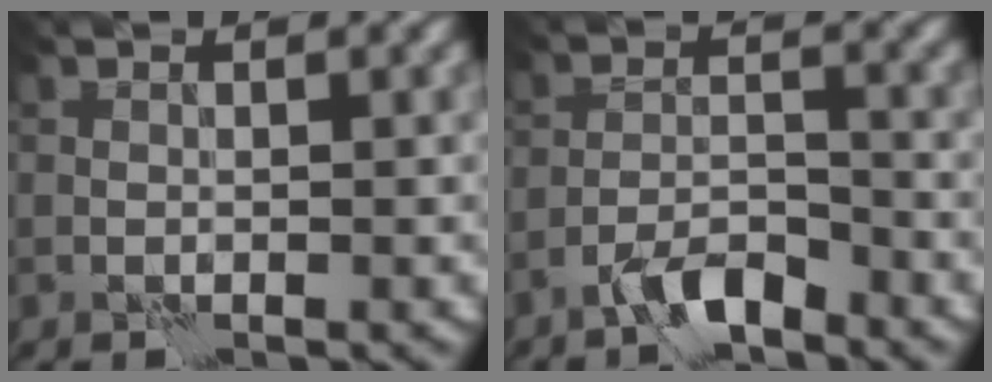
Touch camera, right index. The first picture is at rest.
{"total": 3.5, "force": [-2.9, 0.7, 1.8], "torque": [-0.035, 0.008, -0.060]}